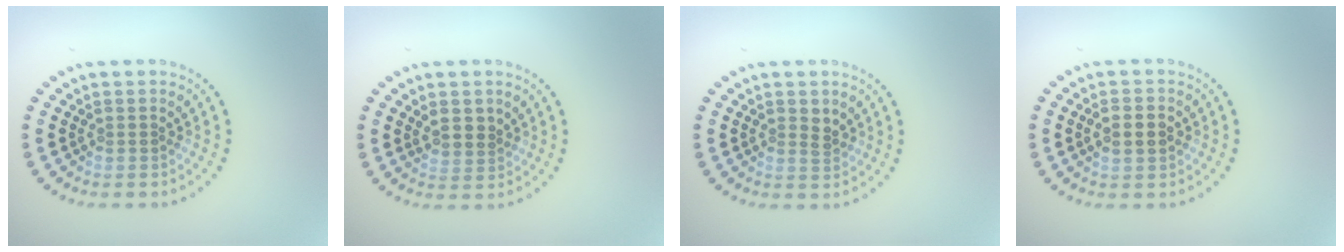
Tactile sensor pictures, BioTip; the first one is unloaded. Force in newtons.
{"total": 1.5, "press": 1.3, "slide": 0.6}
{"total": 1.2, "press": 1.2, "slide": 0.3}
{"total": 2.3, "press": 2.3, "slide": 0.3}